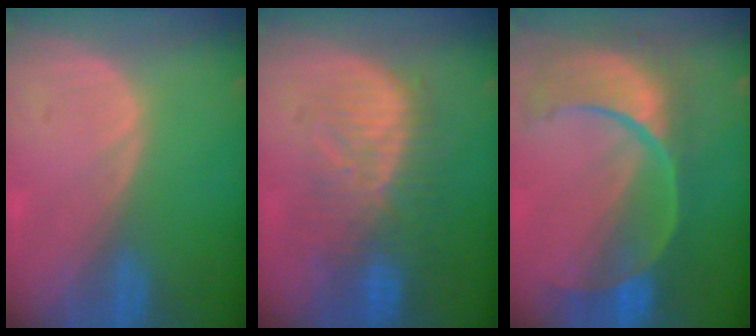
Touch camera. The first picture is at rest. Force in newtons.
{"total": 10.0, "press": 9.0, "slide": 4.2}
{"total": 12.0, "press": 9.7, "slide": 7.0}